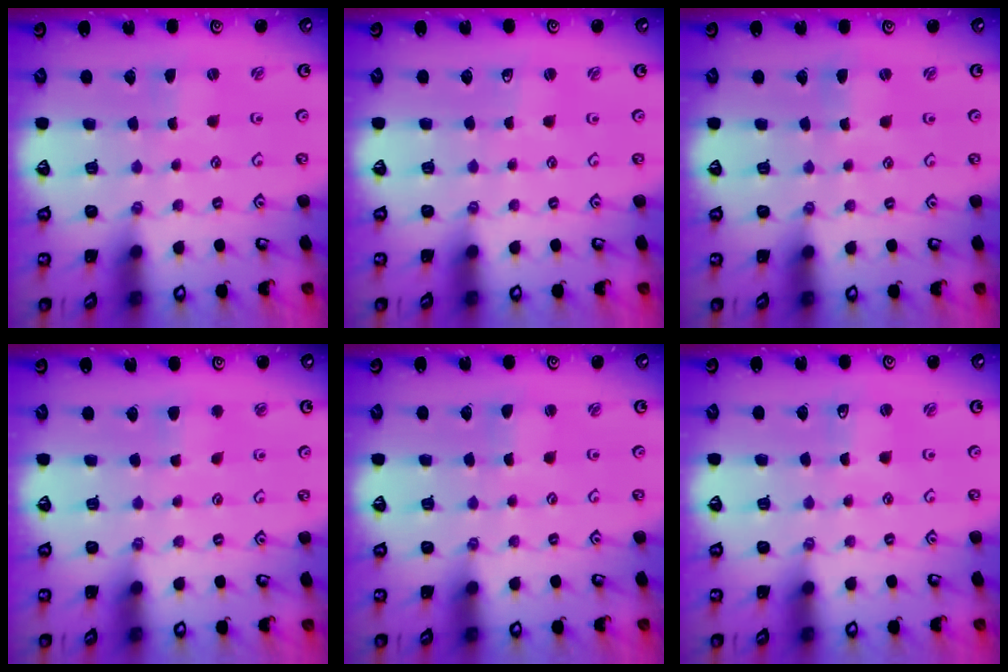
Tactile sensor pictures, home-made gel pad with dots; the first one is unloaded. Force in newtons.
{"total": 1.2, "press": 1.2, "slide": 0.0}
{"total": 0.9, "press": 0.9, "slide": 0.2}
{"total": 3.9, "press": 3.8, "slide": 0.7}
{"total": 1.2, "press": 1.2, "slide": 0.2}
{"total": 0.7, "press": 0.7, "slide": 0.1}